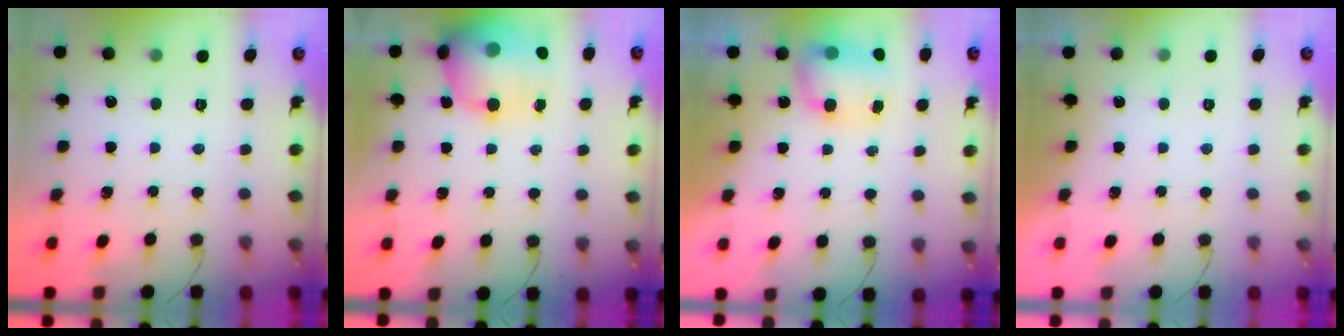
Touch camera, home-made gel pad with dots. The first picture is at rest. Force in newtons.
{"total": 16.7, "press": 16.5, "slide": 2.5}
{"total": 7.9, "press": 7.8, "slide": 1.1}
{"total": 0.0}